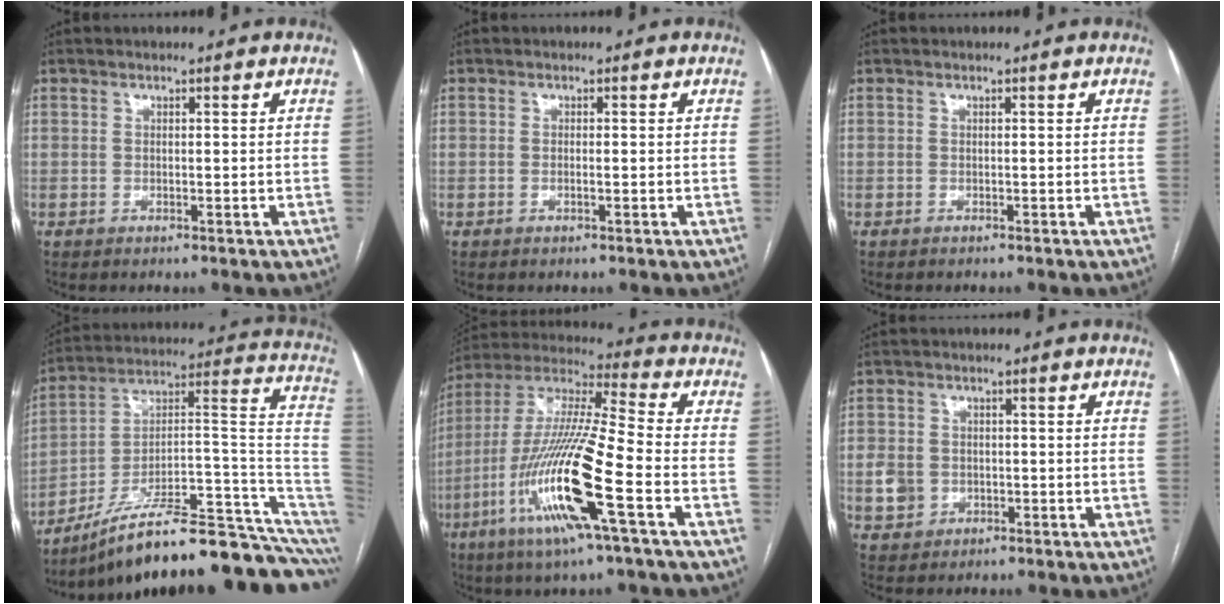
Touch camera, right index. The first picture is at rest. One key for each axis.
{"total": 0.7, "fx": -0.3, "fy": 0.2, "fz": 0.6, "tx": -0.014, "ty": 0.000, "tz": -0.005}
{"total": 0.6, "fx": -0.6, "fy": 0.2, "fz": 0.0, "tx": -0.008, "ty": 0.001, "tz": -0.011}
{"total": 24.9, "fx": -18.4, "fy": 1.6, "fz": 16.6, "tx": -0.136, "ty": 0.063, "tz": -0.282}
{"total": 19.8, "fx": -7.4, "fy": 1.1, "fz": 18.3, "tx": -0.395, "ty": -0.025, "tz": -0.147}
{"total": 7.1, "fx": -1.8, "fy": 6.5, "fz": 2.3, "tx": -0.070, "ty": 0.012, "tz": -0.014}